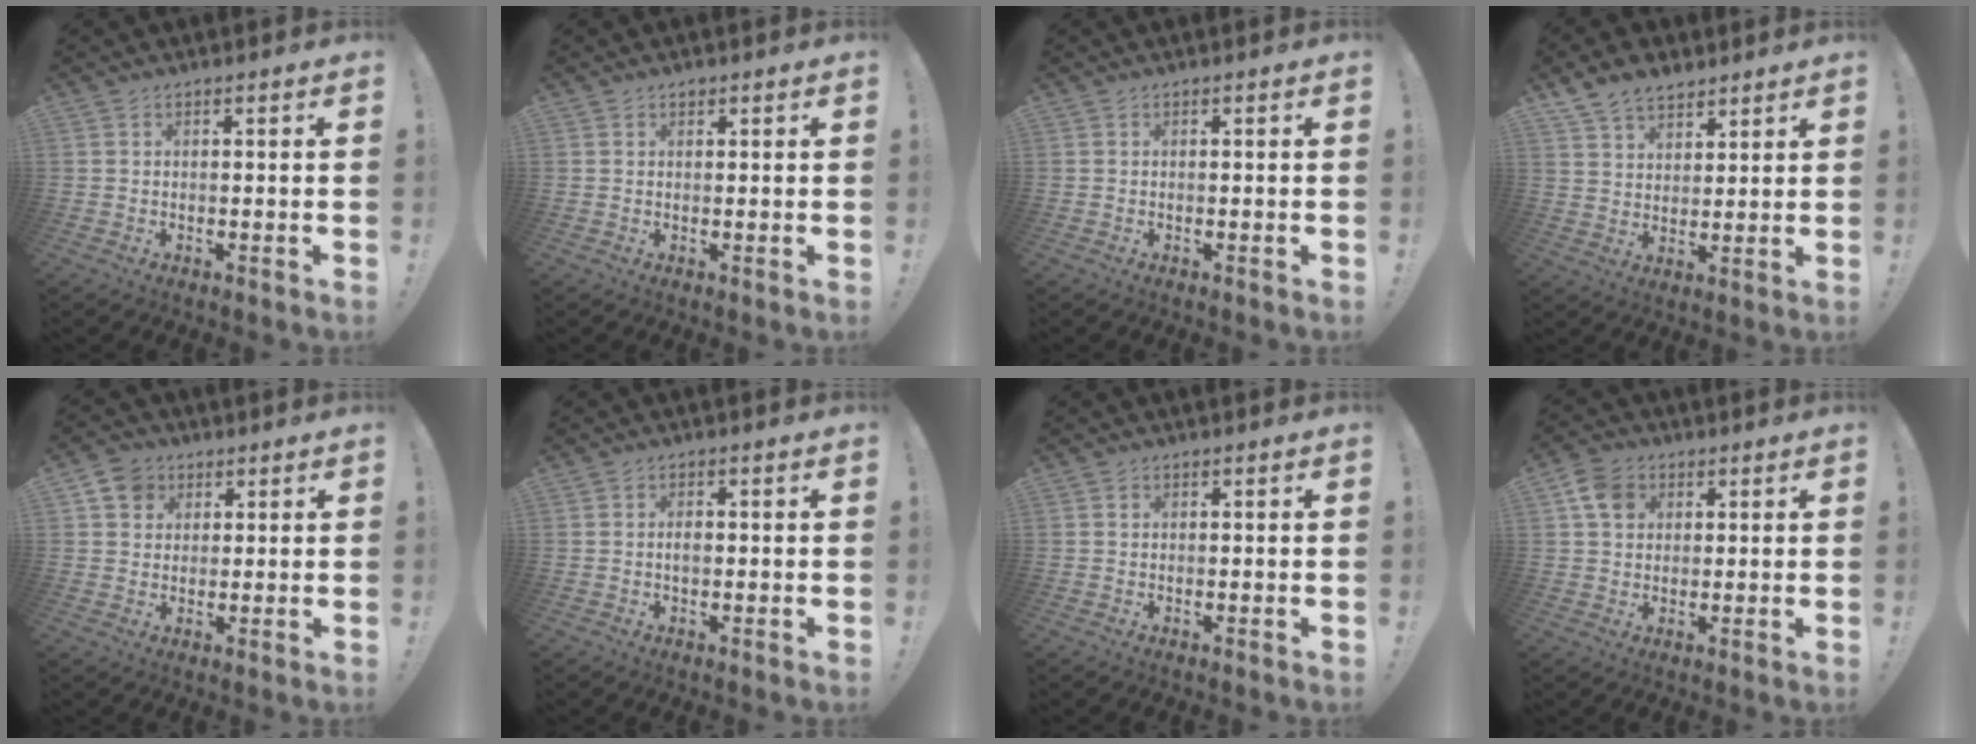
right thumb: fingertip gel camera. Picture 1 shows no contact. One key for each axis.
{"total": 0.5, "fx": 0.4, "fy": 0.4, "fz": 0.1, "tx": -0.001, "ty": 0.000, "tz": 0.007}
{"total": 0.0}
{"total": 8.5, "fx": 6.5, "fy": 4.7, "fz": 2.7, "tx": -0.051, "ty": -0.035, "tz": 0.128}
{"total": 6.8, "fx": 3.1, "fy": 5.7, "fz": 2.1, "tx": -0.039, "ty": -0.005, "tz": 0.063}
{"total": 1.5, "fx": -0.3, "fy": 0.8, "fz": 1.2, "tx": -0.016, "ty": 0.002, "tz": -0.007}
{"total": 0.5, "fx": 0.1, "fy": 0.5, "fz": 0.1, "tx": -0.002, "ty": 0.003, "tz": 0.002}
{"total": 7.8, "fx": 3.0, "fy": 6.1, "fz": 3.8, "tx": -0.060, "ty": -0.002, "tz": 0.061}